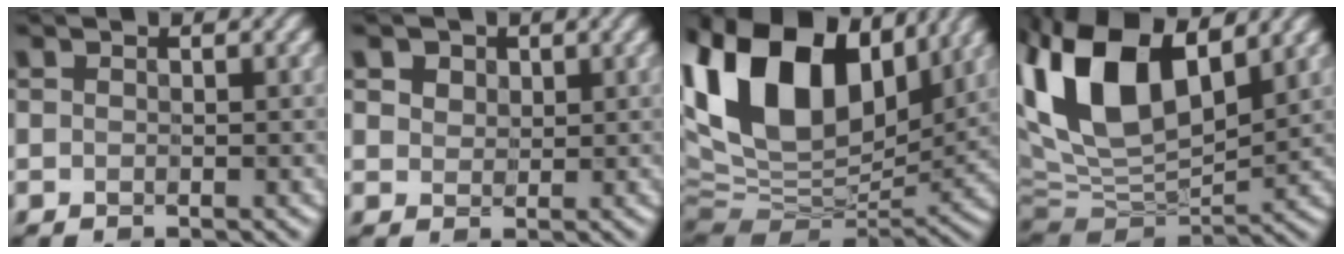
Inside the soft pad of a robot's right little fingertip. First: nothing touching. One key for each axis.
{"total": 2.8, "fx": 1.5, "fy": 2.1, "fz": 1.2, "tx": -0.048, "ty": 0.005, "tz": 0.029}
{"total": 16.4, "fx": 6.7, "fy": 10.0, "fz": 11.2, "tx": -0.240, "ty": 0.041, "tz": 0.114}
{"total": 14.7, "fx": 4.3, "fy": 8.1, "fz": 11.5, "tx": -0.249, "ty": 0.007, "tz": 0.079}